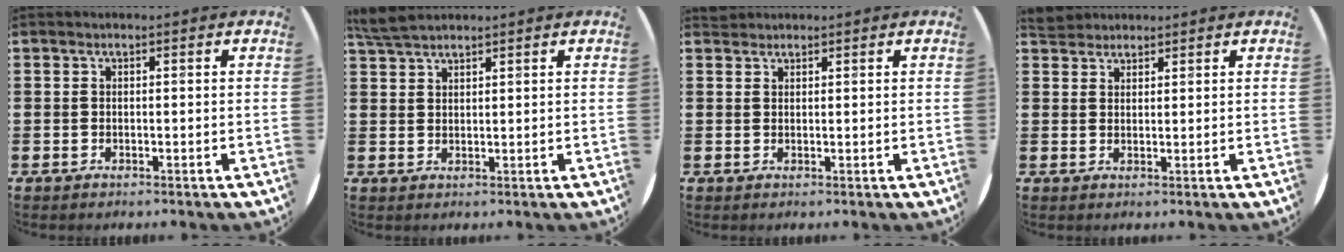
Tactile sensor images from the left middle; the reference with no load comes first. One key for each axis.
{"total": 3.7, "fx": 3.3, "fy": 0.8, "fz": 1.4, "tx": -0.035, "ty": 0.003, "tz": 0.062}
{"total": 1.2, "fx": 1.1, "fy": 0.3, "fz": -0.2, "tx": 0.001, "ty": 0.003, "tz": 0.022}
{"total": 2.6, "fx": 2.5, "fy": 0.8, "fz": 0.1, "tx": -0.006, "ty": 0.004, "tz": 0.048}